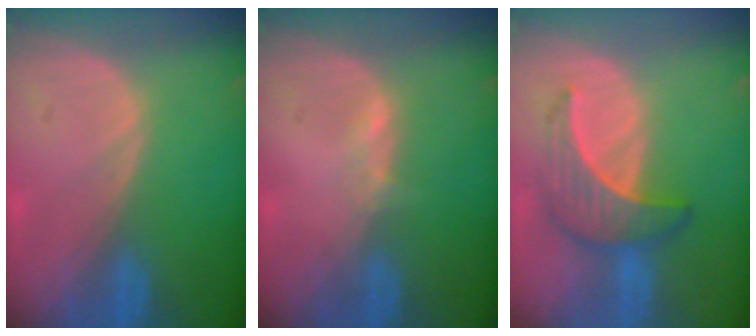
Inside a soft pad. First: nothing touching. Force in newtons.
{"total": 1.1, "press": 1.1, "slide": 0.3}
{"total": 6.5, "press": 6.4, "slide": 1.1}